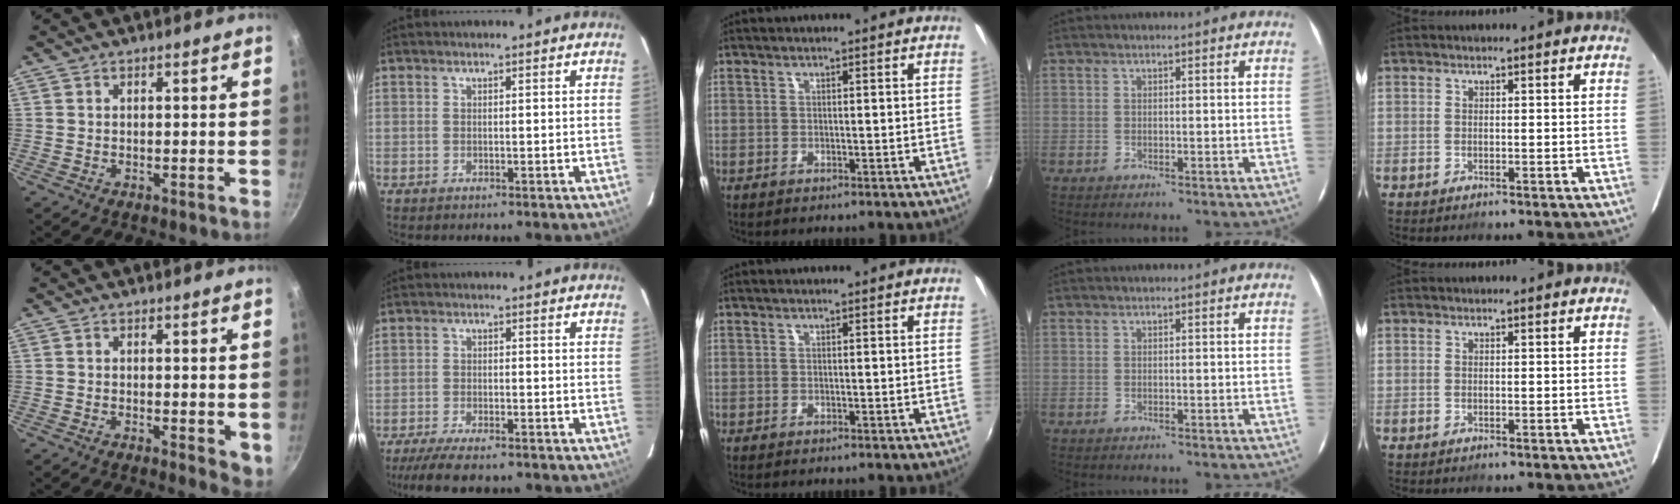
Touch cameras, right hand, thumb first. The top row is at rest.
{"thumb": {"total": 3.6, "force": [0.1, 1.7, 3.2], "torque": [-0.037, -0.009, 0.003]}, "index": {"total": 9.0, "force": [-7.6, 1.9, 4.5], "torque": [-0.107, -0.024, -0.128]}}